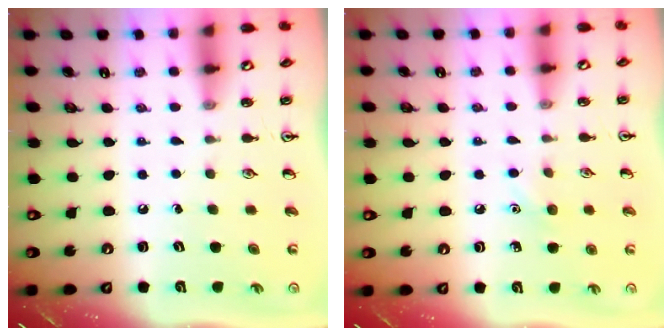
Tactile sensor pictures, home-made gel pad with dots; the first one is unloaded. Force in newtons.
{"total": 5.7, "press": 5.5, "slide": 1.8}